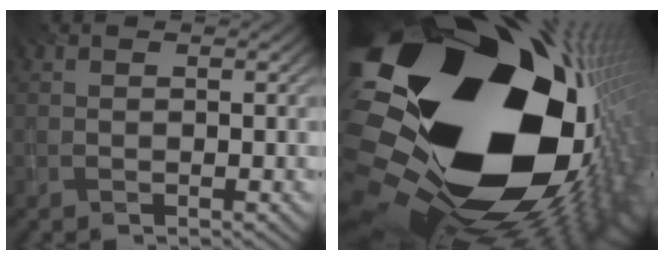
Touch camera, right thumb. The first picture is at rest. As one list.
[{"total": 22.8, "force": [0.1, 16.0, 16.3], "torque": [-0.271, -0.083, -0.022]}]